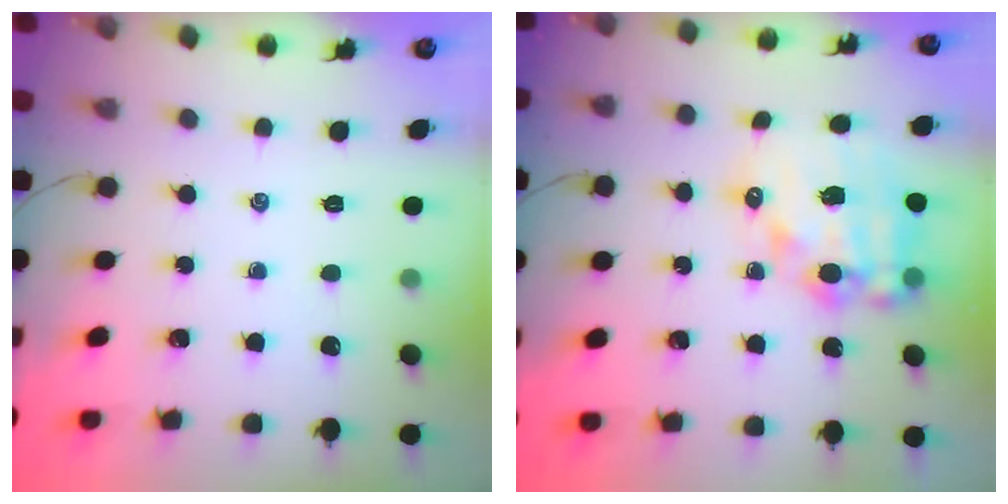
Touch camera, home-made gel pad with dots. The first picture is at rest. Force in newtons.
{"total": 16.4, "press": 16.1, "slide": 3.3}